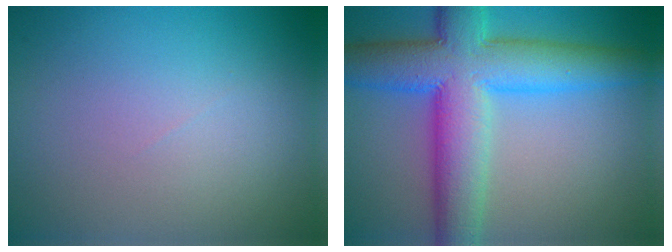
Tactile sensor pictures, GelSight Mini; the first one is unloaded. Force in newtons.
{"total": 10.7, "press": 10.7, "slide": 0.1}